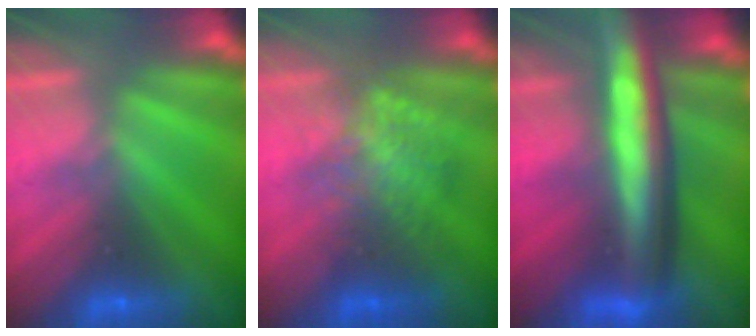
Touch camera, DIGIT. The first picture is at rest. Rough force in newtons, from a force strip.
{"total": 2.3}
{"total": 6.6}